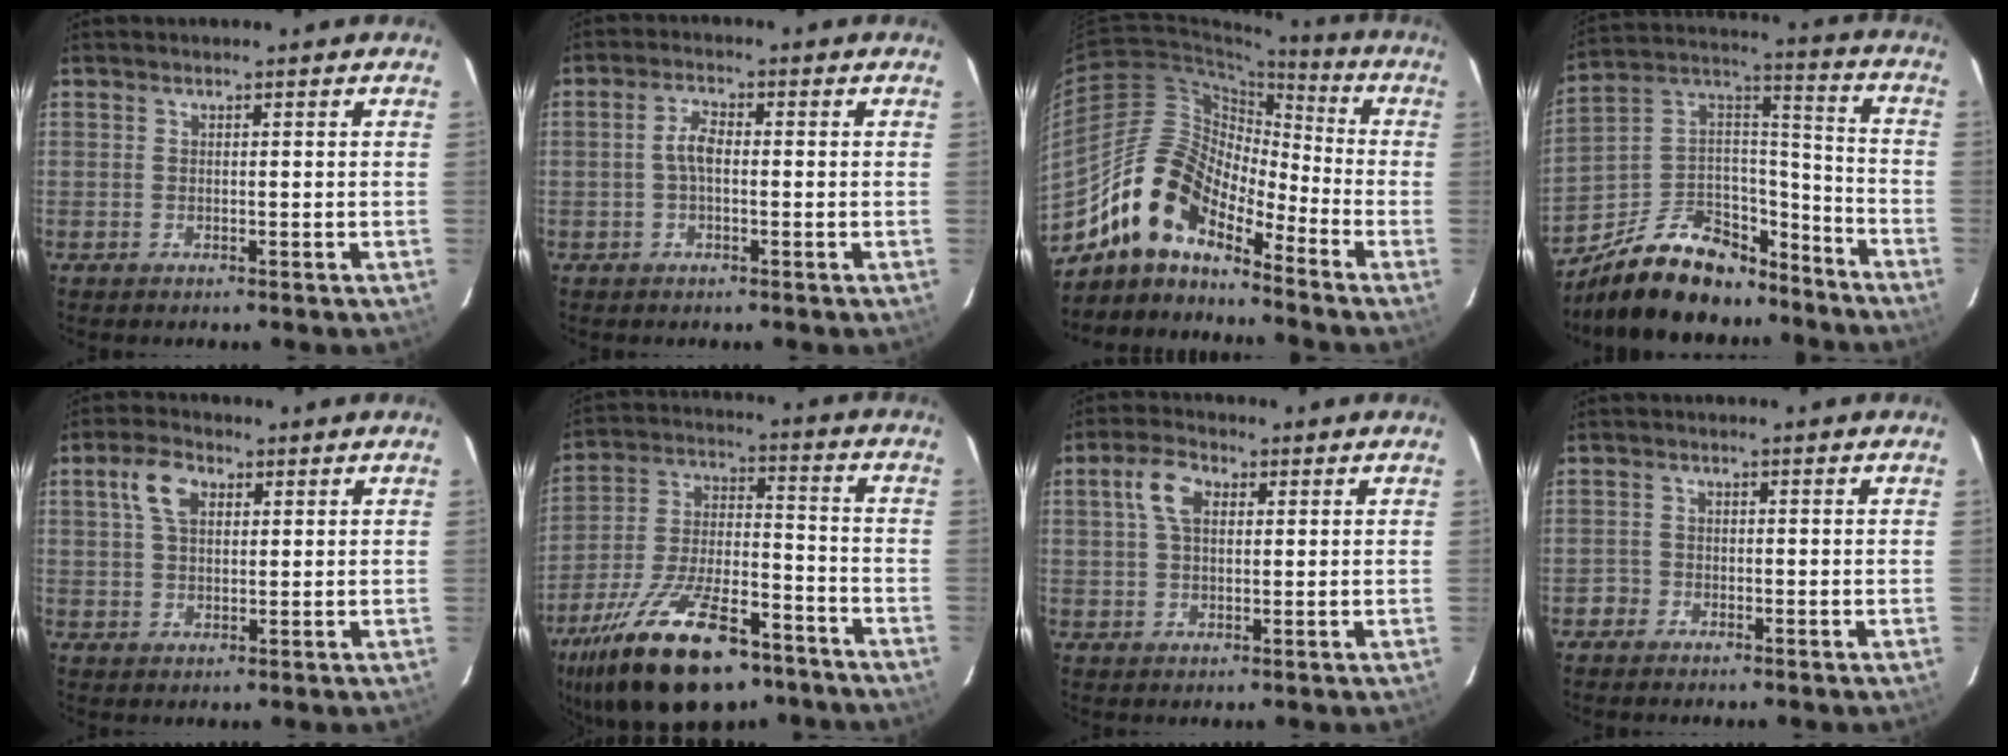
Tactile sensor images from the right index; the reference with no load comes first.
{"total": 3.2, "force": [-0.4, 1.4, 2.9], "torque": [-0.062, 0.010, -0.007]}
{"total": 15.8, "force": [-11.5, 5.7, 9.1], "torque": [-0.152, 0.005, -0.233]}
{"total": 21.4, "force": [-15.6, 10.6, 10.0], "torque": [-0.213, 0.053, -0.240]}
{"total": 5.9, "force": [2.3, 3.5, 4.2], "torque": [-0.082, 0.019, 0.042]}
{"total": 25.1, "force": [-16.5, 10.3, 15.7], "torque": [-0.304, -0.019, -0.262]}
{"total": 5.6, "force": [1.7, 3.4, 4.2], "torque": [-0.082, 0.019, 0.032]}
{"total": 1.7, "force": [-1.2, 1.3, -0.1], "torque": [-0.001, 0.006, -0.023]}